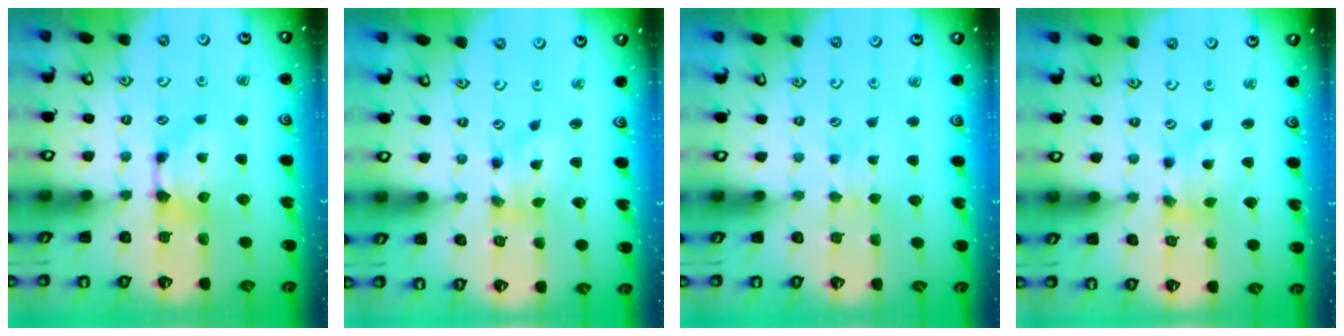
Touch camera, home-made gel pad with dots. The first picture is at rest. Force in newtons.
{"total": 1.4, "press": 0.3, "slide": 1.4}
{"total": 2.2, "press": 2.2, "slide": 0.4}
{"total": 1.6, "press": 1.0, "slide": 1.3}